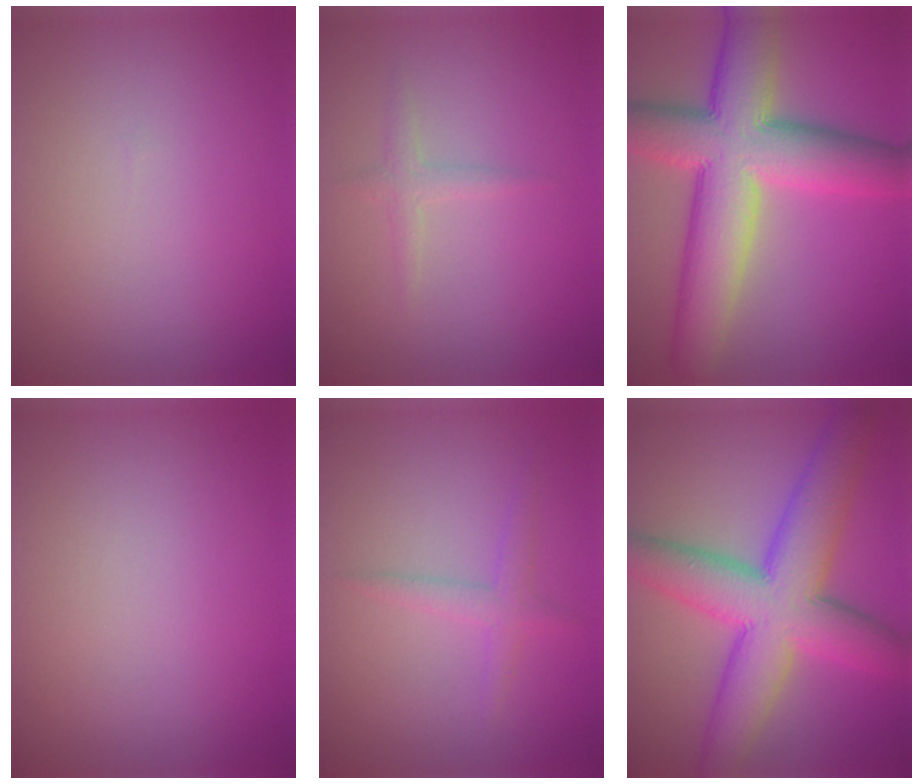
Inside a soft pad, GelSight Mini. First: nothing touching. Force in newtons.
{"total": 1.3, "press": 1.3, "slide": 0.1}
{"total": 12.0, "press": 11.9, "slide": 0.5}
{"total": 0.0}
{"total": 1.6, "press": 1.6, "slide": 0.1}
{"total": 10.2, "press": 10.2, "slide": 0.2}